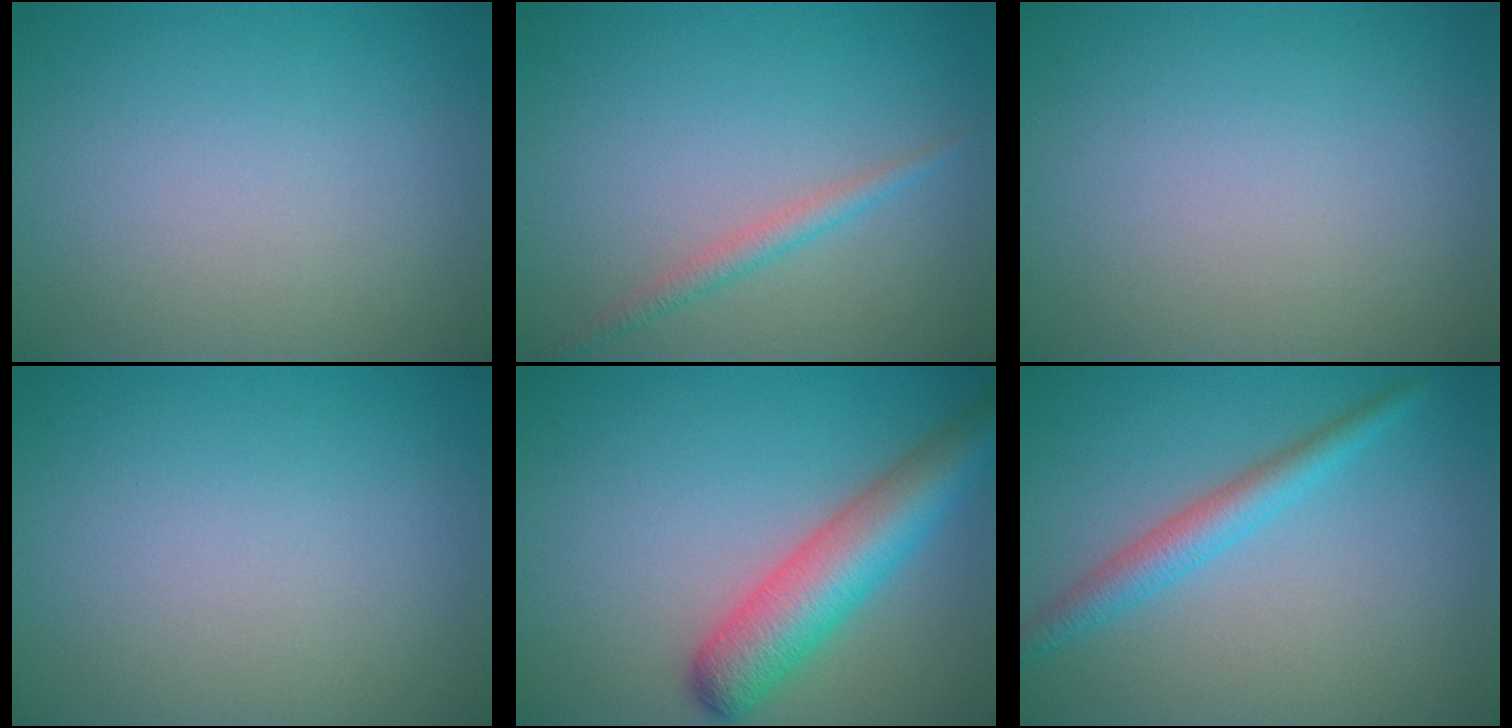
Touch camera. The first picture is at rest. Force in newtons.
{"total": 1.6, "press": 1.6, "slide": 0.1}
{"total": 0.0}
{"total": 0.0}
{"total": 6.5, "press": 6.5, "slide": 0.5}
{"total": 2.9, "press": 2.9, "slide": 0.1}